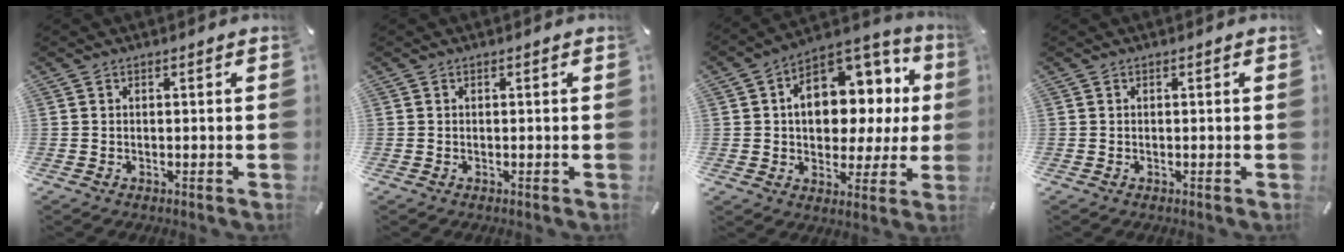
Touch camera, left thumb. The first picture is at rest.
{"total": 0.0}
{"total": 14.4, "force": [2.3, 10.5, 9.6], "torque": [-0.137, -0.014, 0.046]}
{"total": 0.0}